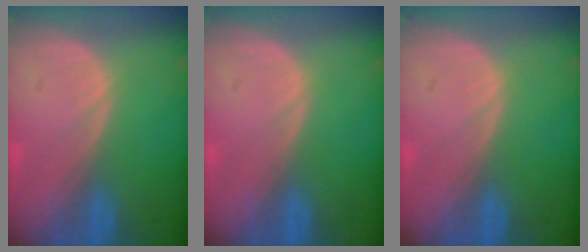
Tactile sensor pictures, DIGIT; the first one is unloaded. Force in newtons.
{"total": 0.0}
{"total": 0.0}